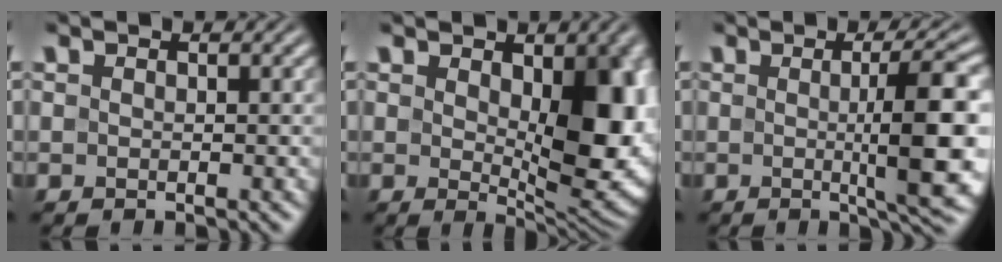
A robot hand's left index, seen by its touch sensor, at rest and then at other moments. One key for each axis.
{"total": 11.4, "fx": 0.5, "fy": 6.1, "fz": 9.6, "tx": -0.120, "ty": -0.015, "tz": 0.021}
{"total": 7.9, "fx": -0.1, "fy": 1.4, "fz": 7.8, "tx": -0.103, "ty": 0.000, "tz": 0.001}